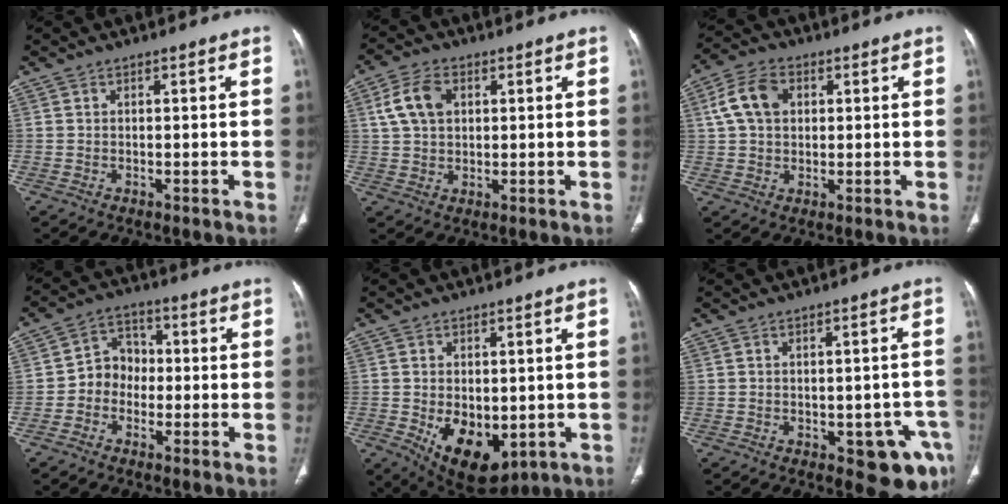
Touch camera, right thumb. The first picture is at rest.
{"total": 7.5, "force": [2.2, 5.1, 5.0], "torque": [-0.089, 0.006, 0.041]}
{"total": 8.3, "force": [2.1, 6.0, 5.4], "torque": [-0.097, 0.012, 0.034]}
{"total": 6.4, "force": [-1.5, 5.6, 2.8], "torque": [-0.017, 0.031, -0.042]}
{"total": 12.2, "force": [-2.5, 7.5, 9.3], "torque": [-0.120, -0.011, -0.012]}
{"total": 9.4, "force": [-4.1, 4.2, 7.3], "torque": [-0.054, 0.014, -0.044]}